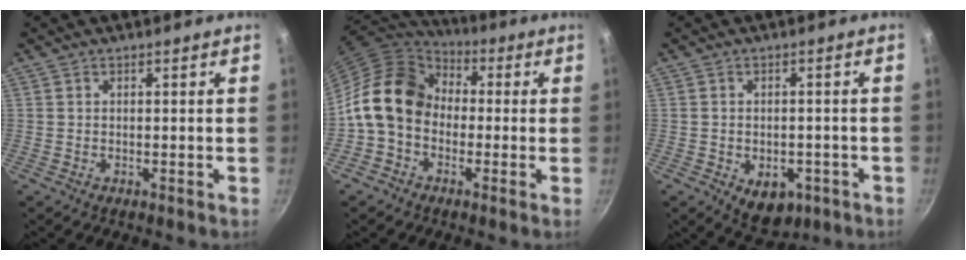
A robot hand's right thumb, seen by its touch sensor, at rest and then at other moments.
{"total": 14.0, "force": [-0.9, 11.1, 8.4], "torque": [-0.117, 0.039, -0.037]}
{"total": 7.8, "force": [-2.9, 5.2, 5.0], "torque": [-0.040, 0.009, -0.026]}